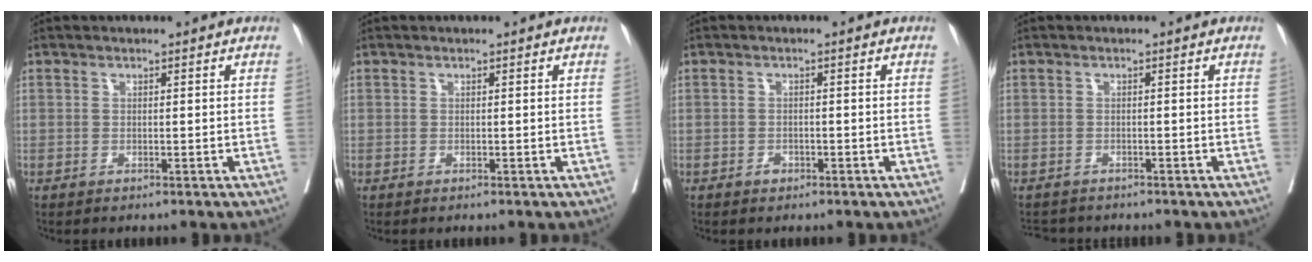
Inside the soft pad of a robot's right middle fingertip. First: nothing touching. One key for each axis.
{"total": 0.0}
{"total": 1.0, "fx": -0.6, "fy": 0.7, "fz": 0.4, "tx": -0.005, "ty": 0.003, "tz": -0.009}
{"total": 3.2, "fx": -3.0, "fy": 1.0, "fz": 0.3, "tx": -0.001, "ty": -0.007, "tz": -0.047}